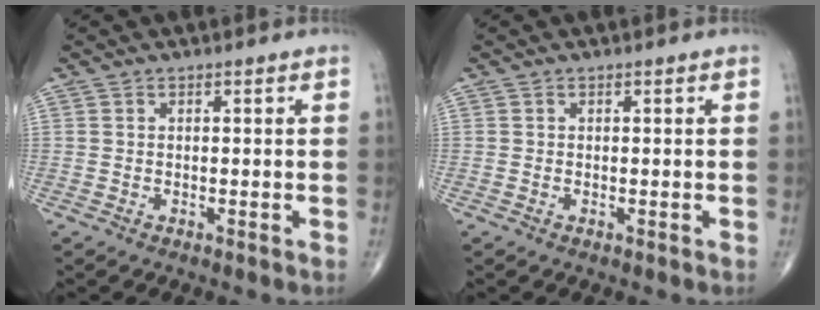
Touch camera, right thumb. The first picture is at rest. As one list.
[{"total": 0.0}]